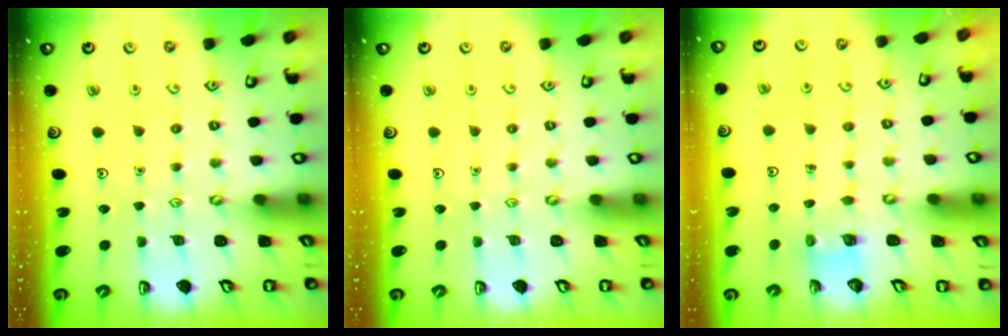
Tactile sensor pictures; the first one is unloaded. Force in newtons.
{"total": 0.0}
{"total": 3.7, "press": 3.7, "slide": 0.2}